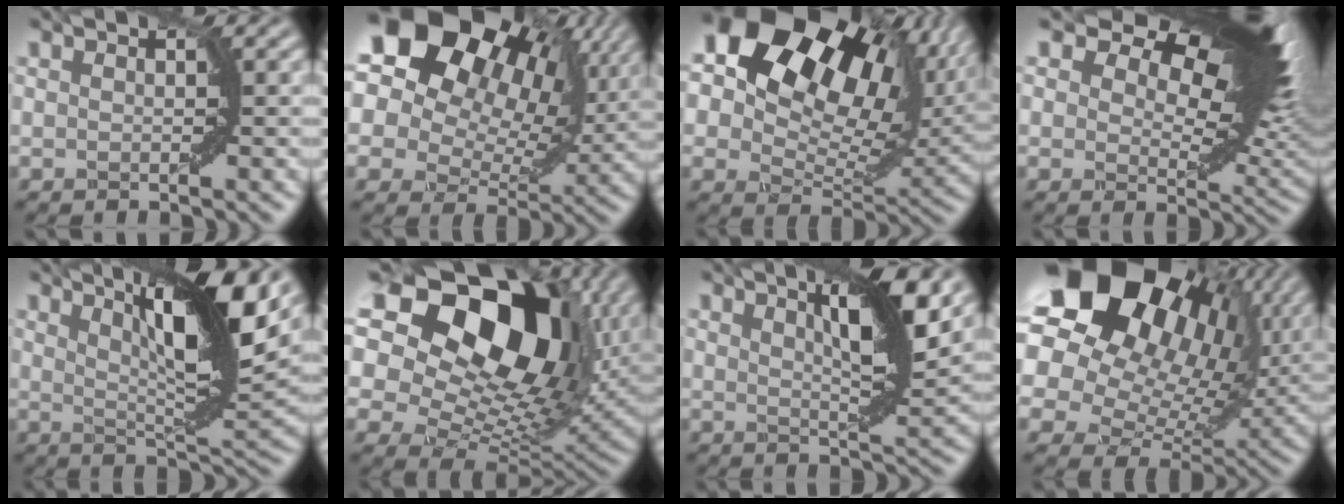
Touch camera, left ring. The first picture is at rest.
{"total": 20.5, "force": [10.6, 13.3, 11.4], "torque": [-0.242, 0.087, 0.167]}
{"total": 18.9, "force": [8.7, 12.2, 11.5], "torque": [-0.191, 0.052, 0.143]}
{"total": 13.8, "force": [7.6, 6.0, 9.8], "torque": [-0.122, 0.014, 0.106]}
{"total": 9.7, "force": [4.8, 1.5, 8.3], "torque": [-0.113, -0.002, 0.083]}
{"total": 17.9, "force": [7.4, 11.2, 11.8], "torque": [-0.205, 0.027, 0.126]}
{"total": 6.2, "force": [3.0, 1.1, 5.4], "torque": [-0.078, -0.001, 0.050]}
{"total": 21.4, "force": [10.5, 14.7, 11.3], "torque": [-0.251, 0.074, 0.175]}